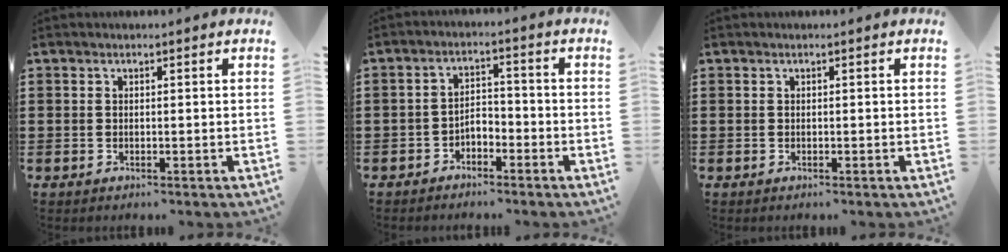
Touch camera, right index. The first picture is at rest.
{"total": 2.6, "force": [-2.1, 1.1, 1.0], "torque": [-0.025, 0.008, -0.046]}
{"total": 0.0}